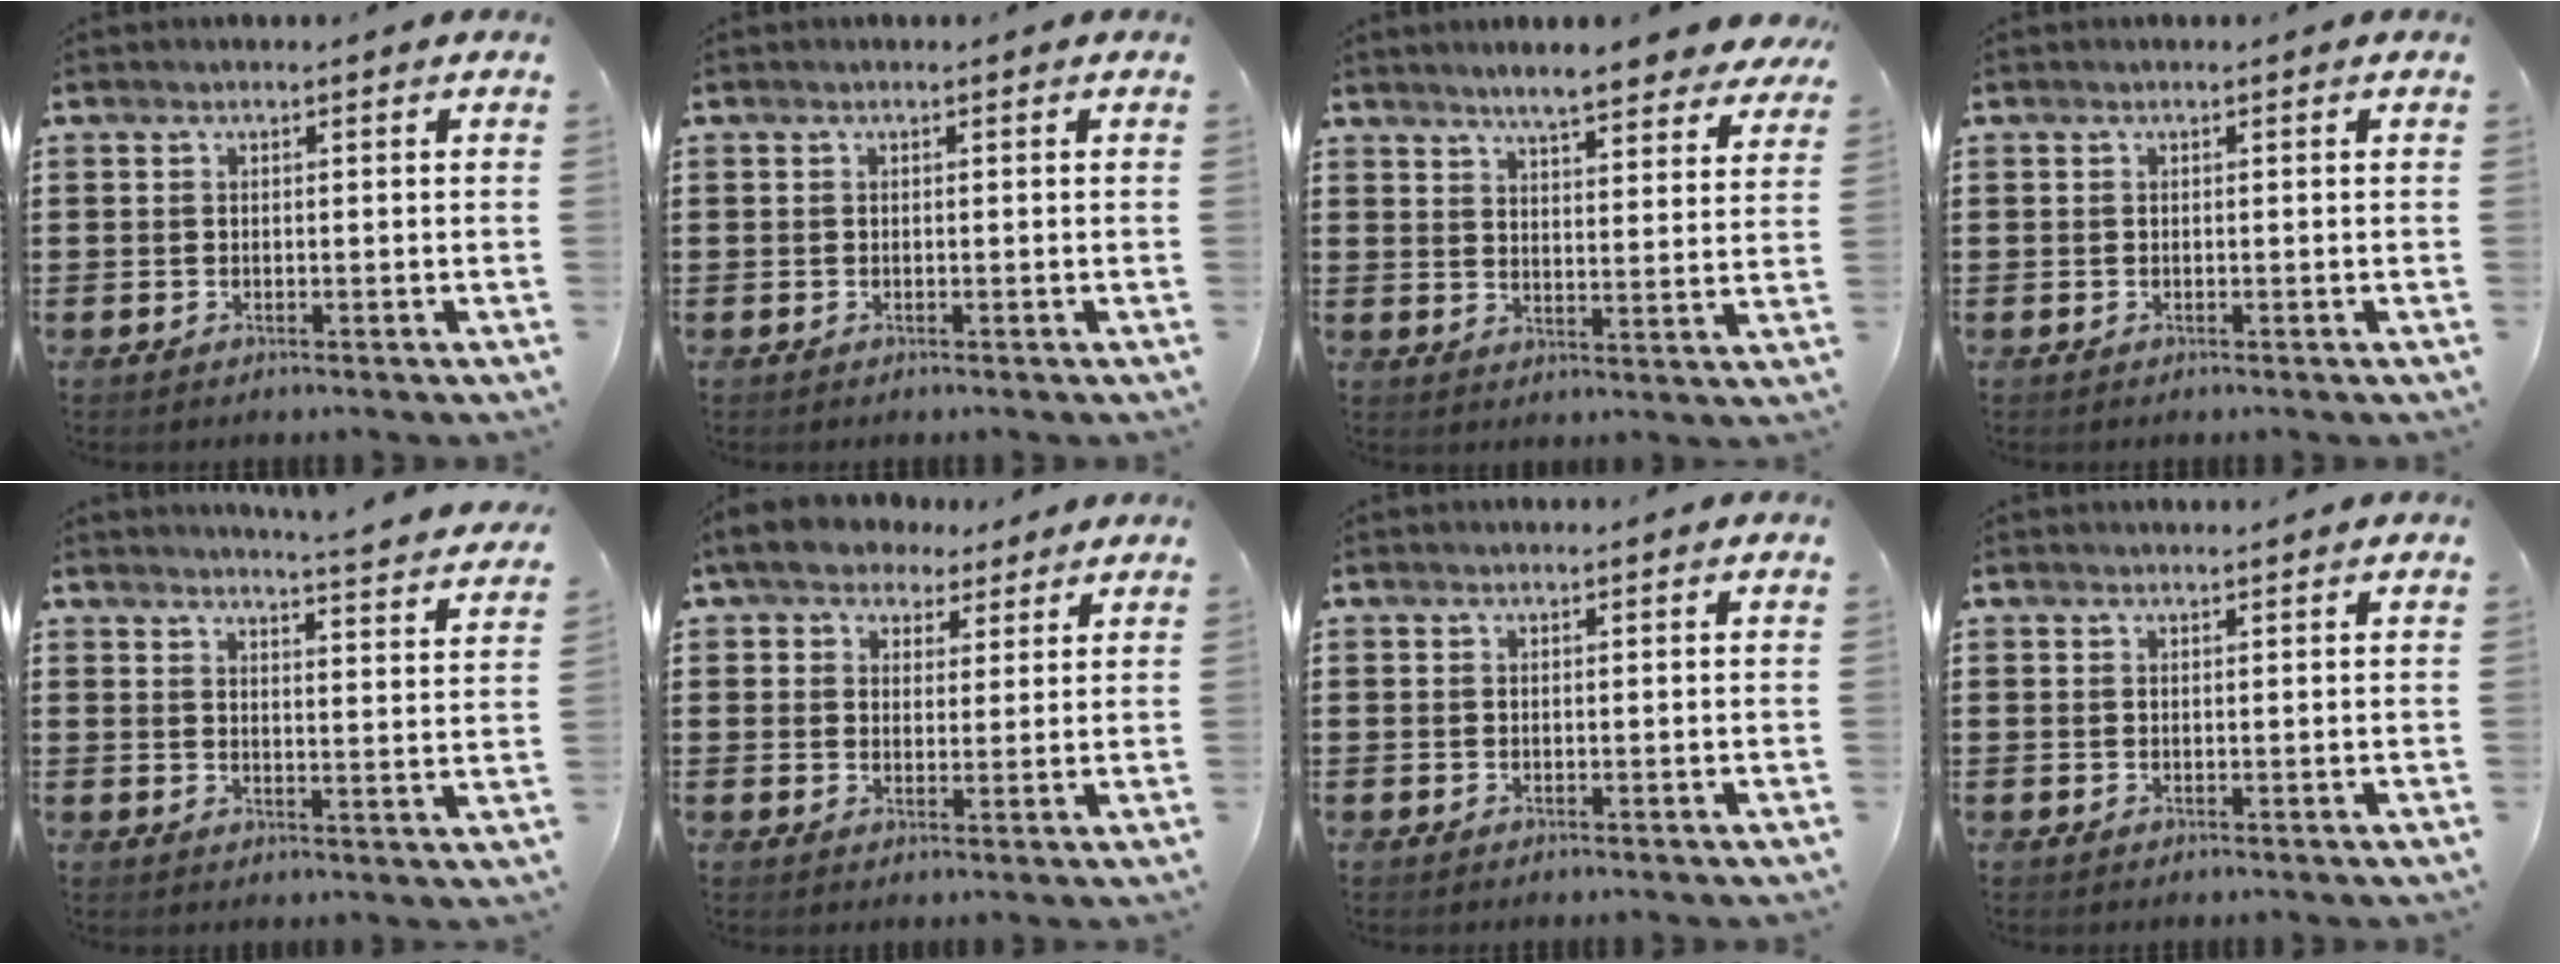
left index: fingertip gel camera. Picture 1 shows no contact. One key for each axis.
{"total": 0.0}
{"total": 5.9, "fx": 5.5, "fy": 0.0, "fz": 2.1, "tx": -0.055, "ty": -0.026, "tz": 0.095}
{"total": 0.0}
{"total": 4.3, "fx": 4.1, "fy": -0.7, "fz": 0.8, "tx": -0.017, "ty": -0.040, "tz": 0.065}
{"total": 5.1, "fx": 4.0, "fy": 2.9, "fz": 1.3, "tx": -0.049, "ty": 0.003, "tz": 0.073}
{"total": 0.0}
{"total": 0.7, "fx": 0.7, "fy": 0.0, "fz": 0.0, "tx": -0.003, "ty": -0.001, "tz": 0.015}